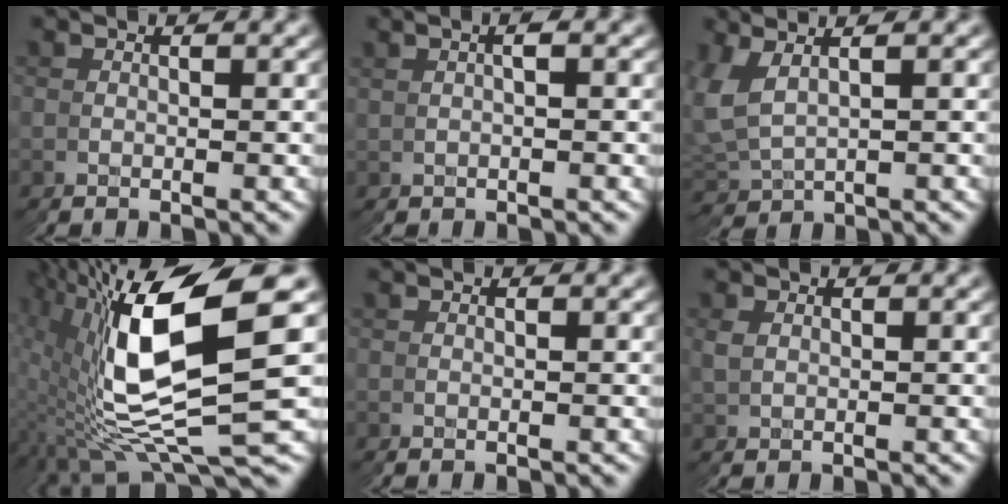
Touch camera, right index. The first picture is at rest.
{"total": 0.9, "force": [0.7, -0.2, 0.6], "torque": [-0.008, 0.009, 0.014]}
{"total": 4.1, "force": [0.5, 3.6, 1.8], "torque": [-0.074, -0.020, 0.030]}
{"total": 14.3, "force": [1.7, 6.0, 12.9], "torque": [-0.241, 0.008, 0.042]}
{"total": 0.0}
{"total": 1.2, "force": [0.7, 0.9, -0.3], "torque": [0.014, 0.002, 0.017]}